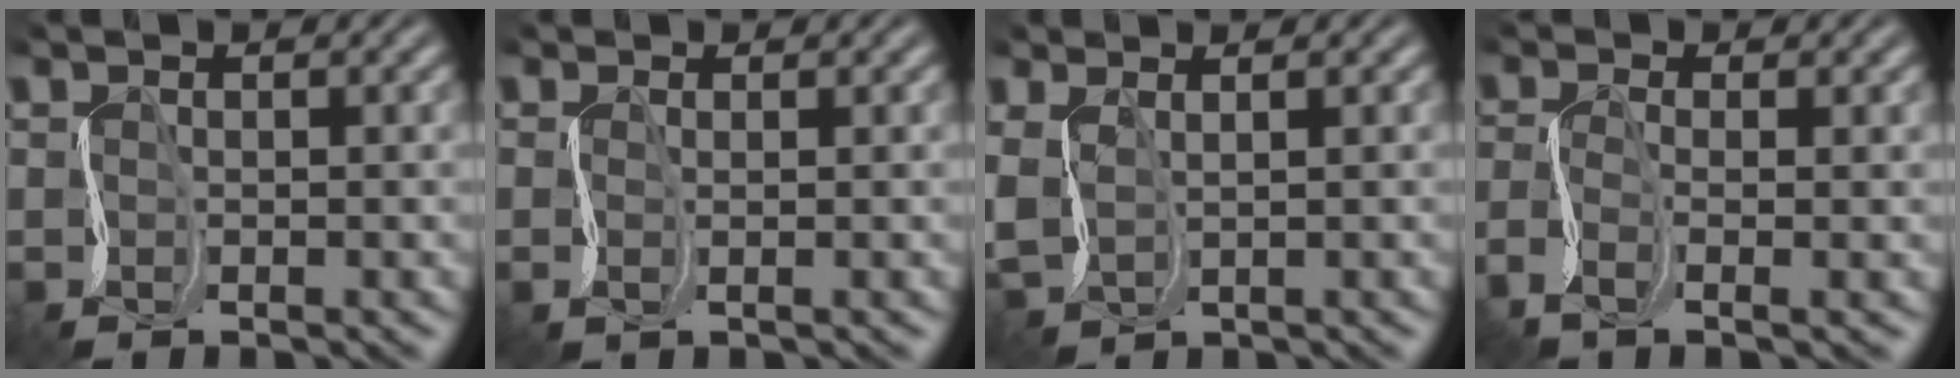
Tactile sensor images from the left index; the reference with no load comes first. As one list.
[{"total": 0.8, "force": [0.4, 0.2, 0.6], "torque": [-0.014, 0.000, 0.006]}, {"total": 1.9, "force": [1.0, 1.3, 1.1], "torque": [-0.038, 0.004, 0.027]}, {"total": 3.4, "force": [-2.1, 1.1, 2.4], "torque": [-0.070, -0.010, -0.049]}]